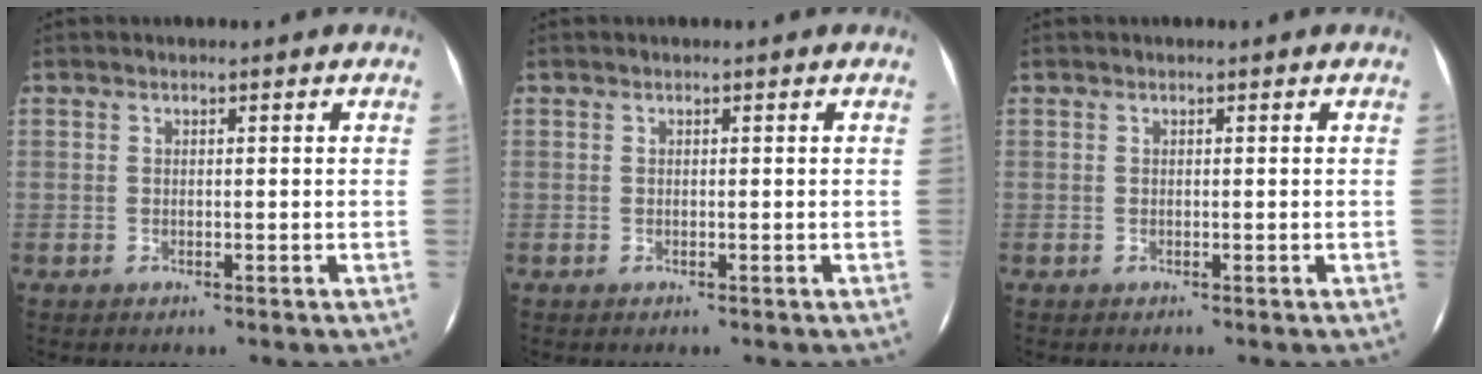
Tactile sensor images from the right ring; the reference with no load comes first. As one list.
[{"total": 0.0}, {"total": 0.0}]